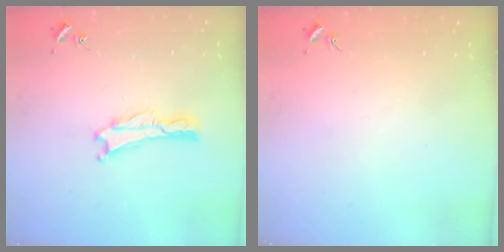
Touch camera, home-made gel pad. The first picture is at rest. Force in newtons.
{"total": 0.0}